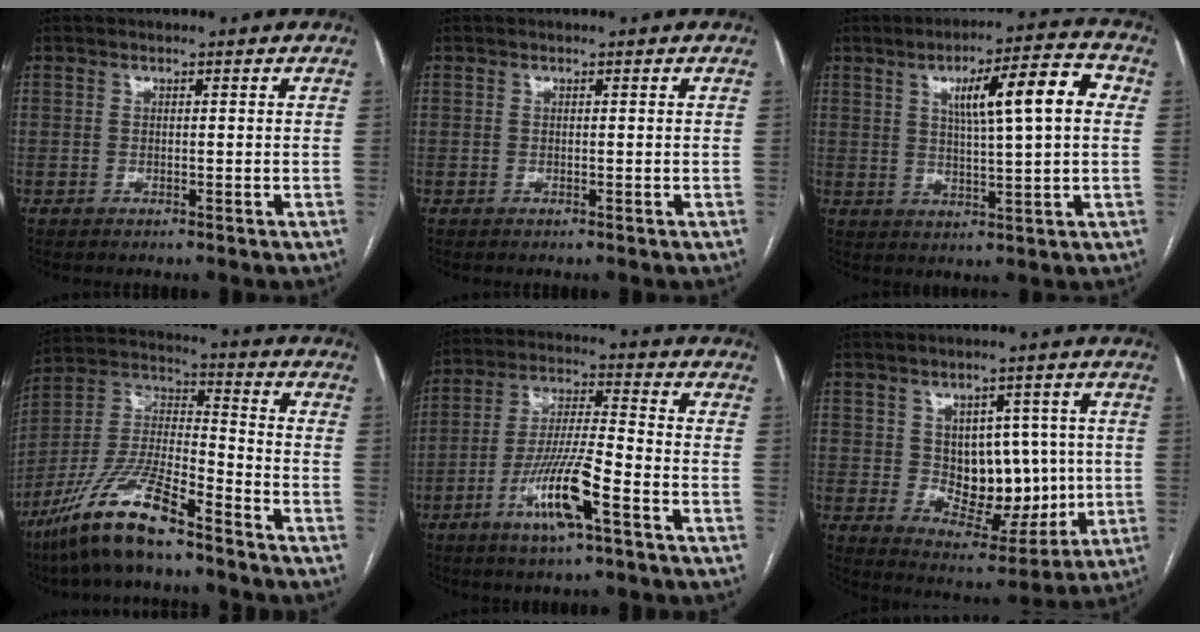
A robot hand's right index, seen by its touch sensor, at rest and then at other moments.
{"total": 0.0}
{"total": 11.4, "force": [3.0, 1.4, 10.9], "torque": [-0.165, 0.021, 0.044]}
{"total": 15.1, "force": [-10.8, 2.6, 10.2], "torque": [-0.214, -0.006, -0.201]}
{"total": 11.9, "force": [-5.6, 1.1, 10.4], "torque": [-0.201, -0.009, -0.105]}
{"total": 11.2, "force": [0.5, 7.2, 8.6], "torque": [-0.114, 0.012, 0.029]}